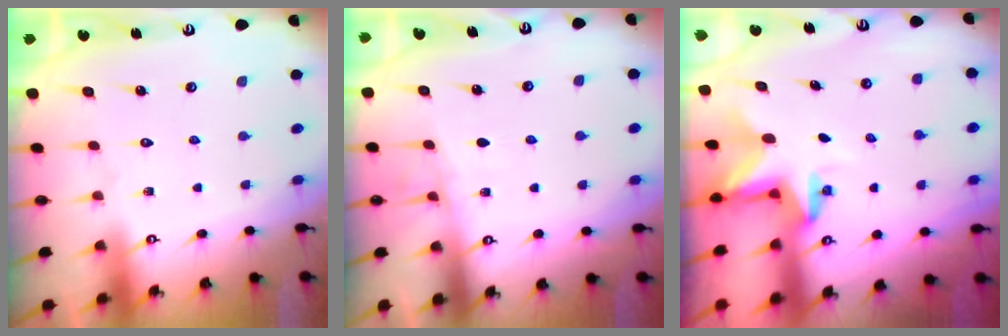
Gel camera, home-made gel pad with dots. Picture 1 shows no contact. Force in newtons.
{"total": 3.3, "press": 3.3, "slide": 0.5}
{"total": 2.7, "press": 2.7, "slide": 0.3}